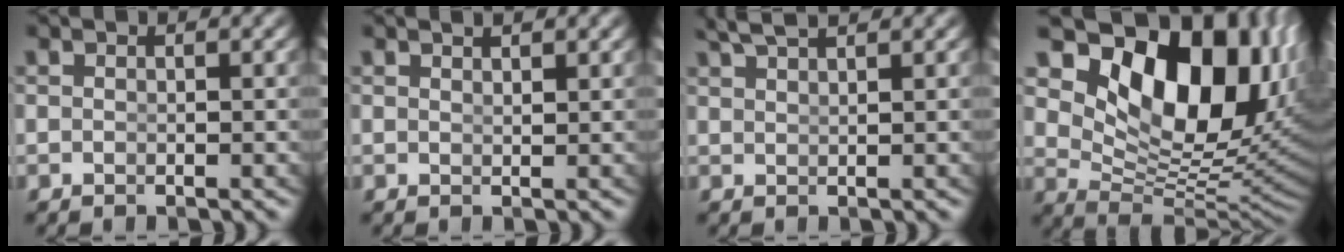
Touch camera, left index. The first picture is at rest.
{"total": 1.1, "force": [0.9, -0.5, 0.3], "torque": [0.002, -0.008, 0.022]}
{"total": 2.5, "force": [2.3, -0.5, 0.9], "torque": [-0.015, 0.001, 0.047]}
{"total": 18.6, "force": [5.4, 10.8, 14.1], "torque": [-0.225, -0.007, 0.090]}